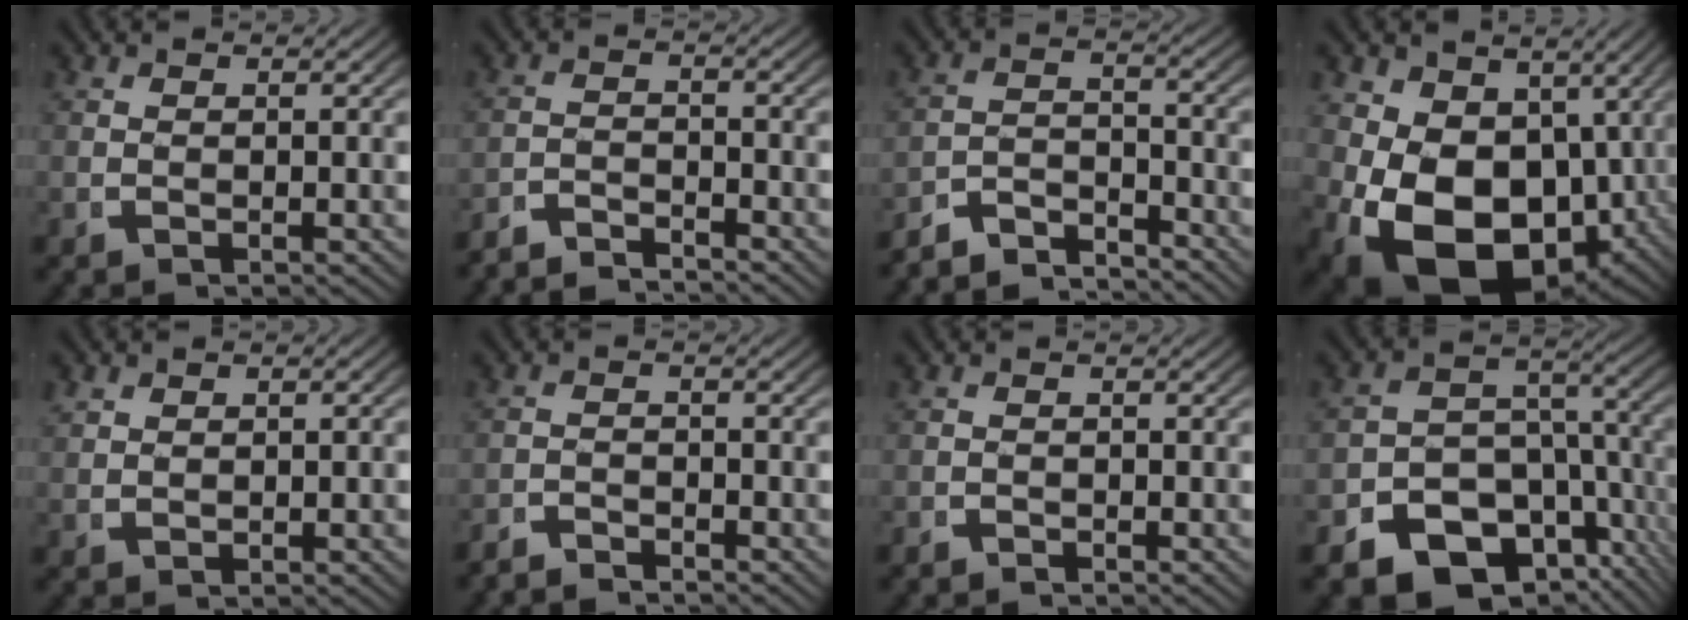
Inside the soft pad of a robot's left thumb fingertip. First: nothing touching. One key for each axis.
{"total": 3.4, "fx": -3.4, "fy": 0.6, "fz": 0.2, "tx": 0.003, "ty": -0.010, "tz": -0.065}
{"total": 5.4, "fx": -4.8, "fy": 1.9, "fz": 1.8, "tx": -0.016, "ty": -0.019, "tz": -0.083}
{"total": 14.8, "fx": -3.0, "fy": 10.6, "fz": 9.9, "tx": -0.220, "ty": -0.085, "tz": -0.010}
{"total": 1.2, "fx": 0.5, "fy": 0.8, "fz": 0.7, "tx": -0.016, "ty": -0.004, "tz": 0.014}
{"total": 2.5, "fx": -2.5, "fy": 0.4, "fz": 0.1, "tx": 0.006, "ty": -0.008, "tz": -0.049}
{"total": 1.0, "fx": -0.9, "fy": 0.1, "fz": -0.1, "tx": 0.004, "ty": -0.005, "tz": -0.019}
{"total": 11.5, "fx": -5.9, "fy": 7.8, "fz": 6.1, "tx": -0.097, "ty": -0.037, "tz": -0.091}